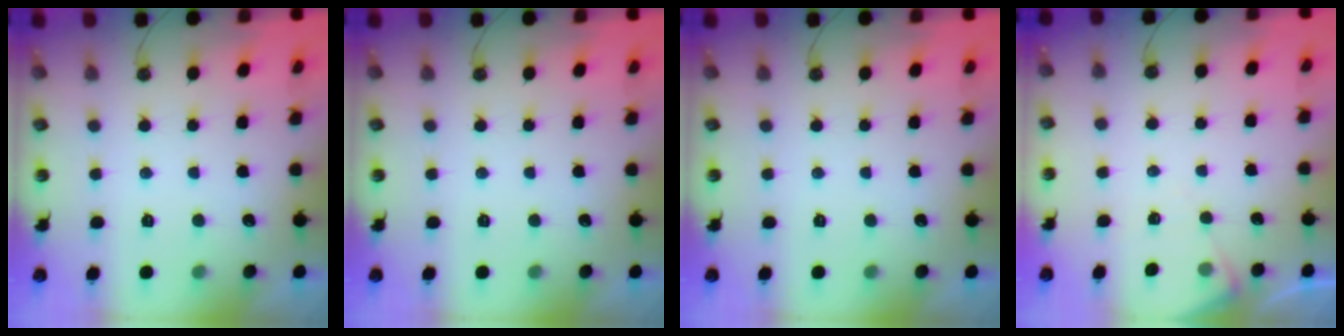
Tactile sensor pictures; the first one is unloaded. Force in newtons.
{"total": 0.0}
{"total": 0.0}
{"total": 4.4, "press": 4.4, "slide": 0.7}